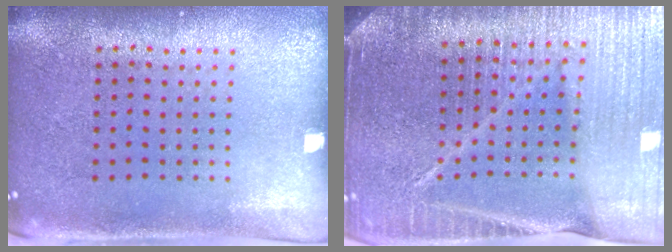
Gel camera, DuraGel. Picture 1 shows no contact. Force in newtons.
{"total": 5.3, "press": 4.7, "slide": 2.4}